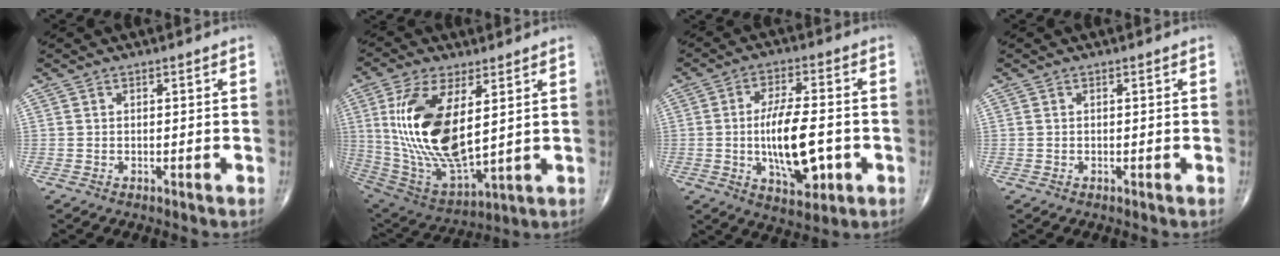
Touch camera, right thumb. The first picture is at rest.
{"total": 19.8, "force": [4.2, 8.9, 17.2], "torque": [-0.344, -0.026, 0.094]}
{"total": 13.3, "force": [-2.1, 5.5, 11.9], "torque": [-0.196, 0.007, -0.028]}
{"total": 0.0}